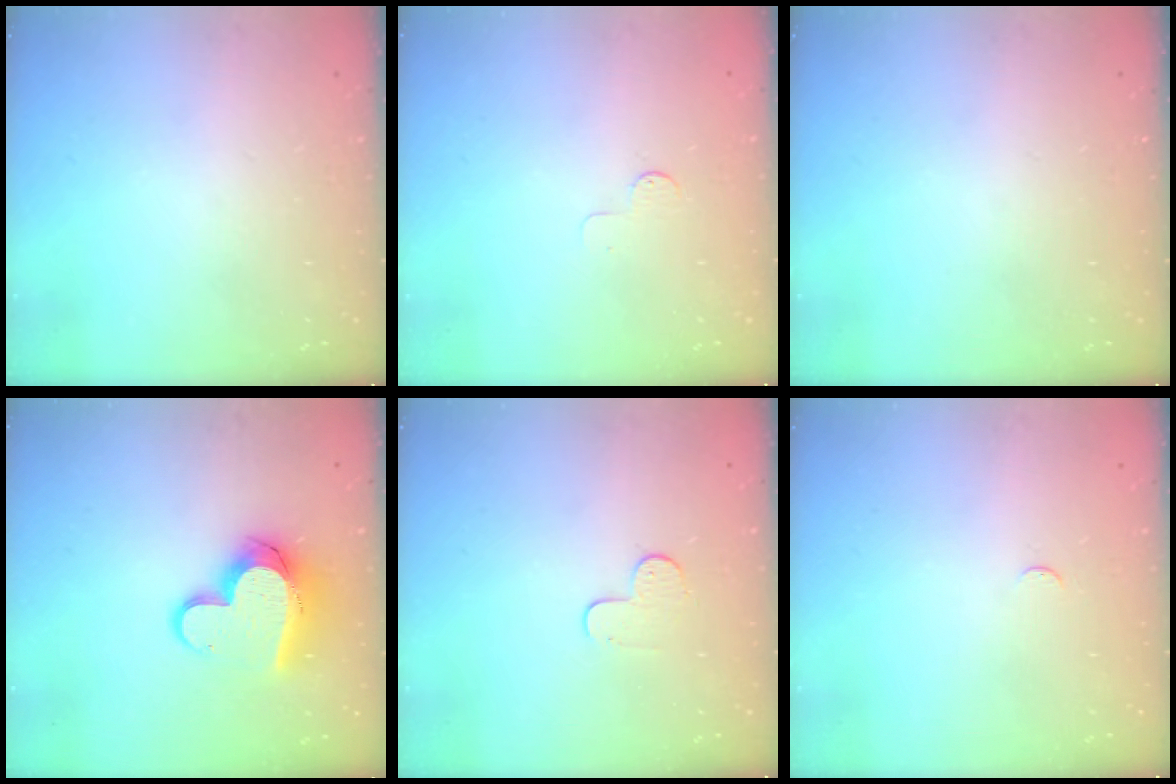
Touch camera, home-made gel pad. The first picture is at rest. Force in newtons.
{"total": 2.7, "press": 2.7, "slide": 0.2}
{"total": 0.0}
{"total": 16.0, "press": 15.9, "slide": 1.3}
{"total": 4.5, "press": 4.5, "slide": 0.5}
{"total": 3.2, "press": 3.2, "slide": 0.4}